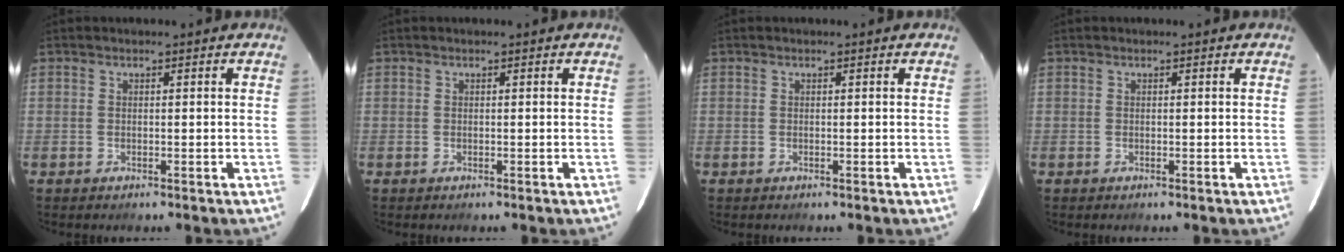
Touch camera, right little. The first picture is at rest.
{"total": 0.0}
{"total": 0.0}
{"total": 0.0}